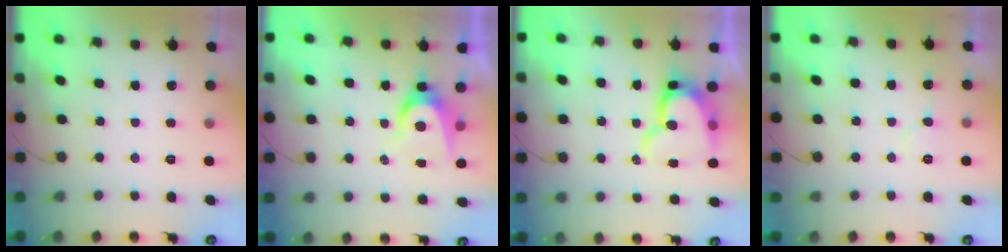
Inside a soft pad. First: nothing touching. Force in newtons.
{"total": 6.3, "press": 6.3, "slide": 0.2}
{"total": 14.0, "press": 13.9, "slide": 1.4}
{"total": 5.7, "press": 5.6, "slide": 0.6}